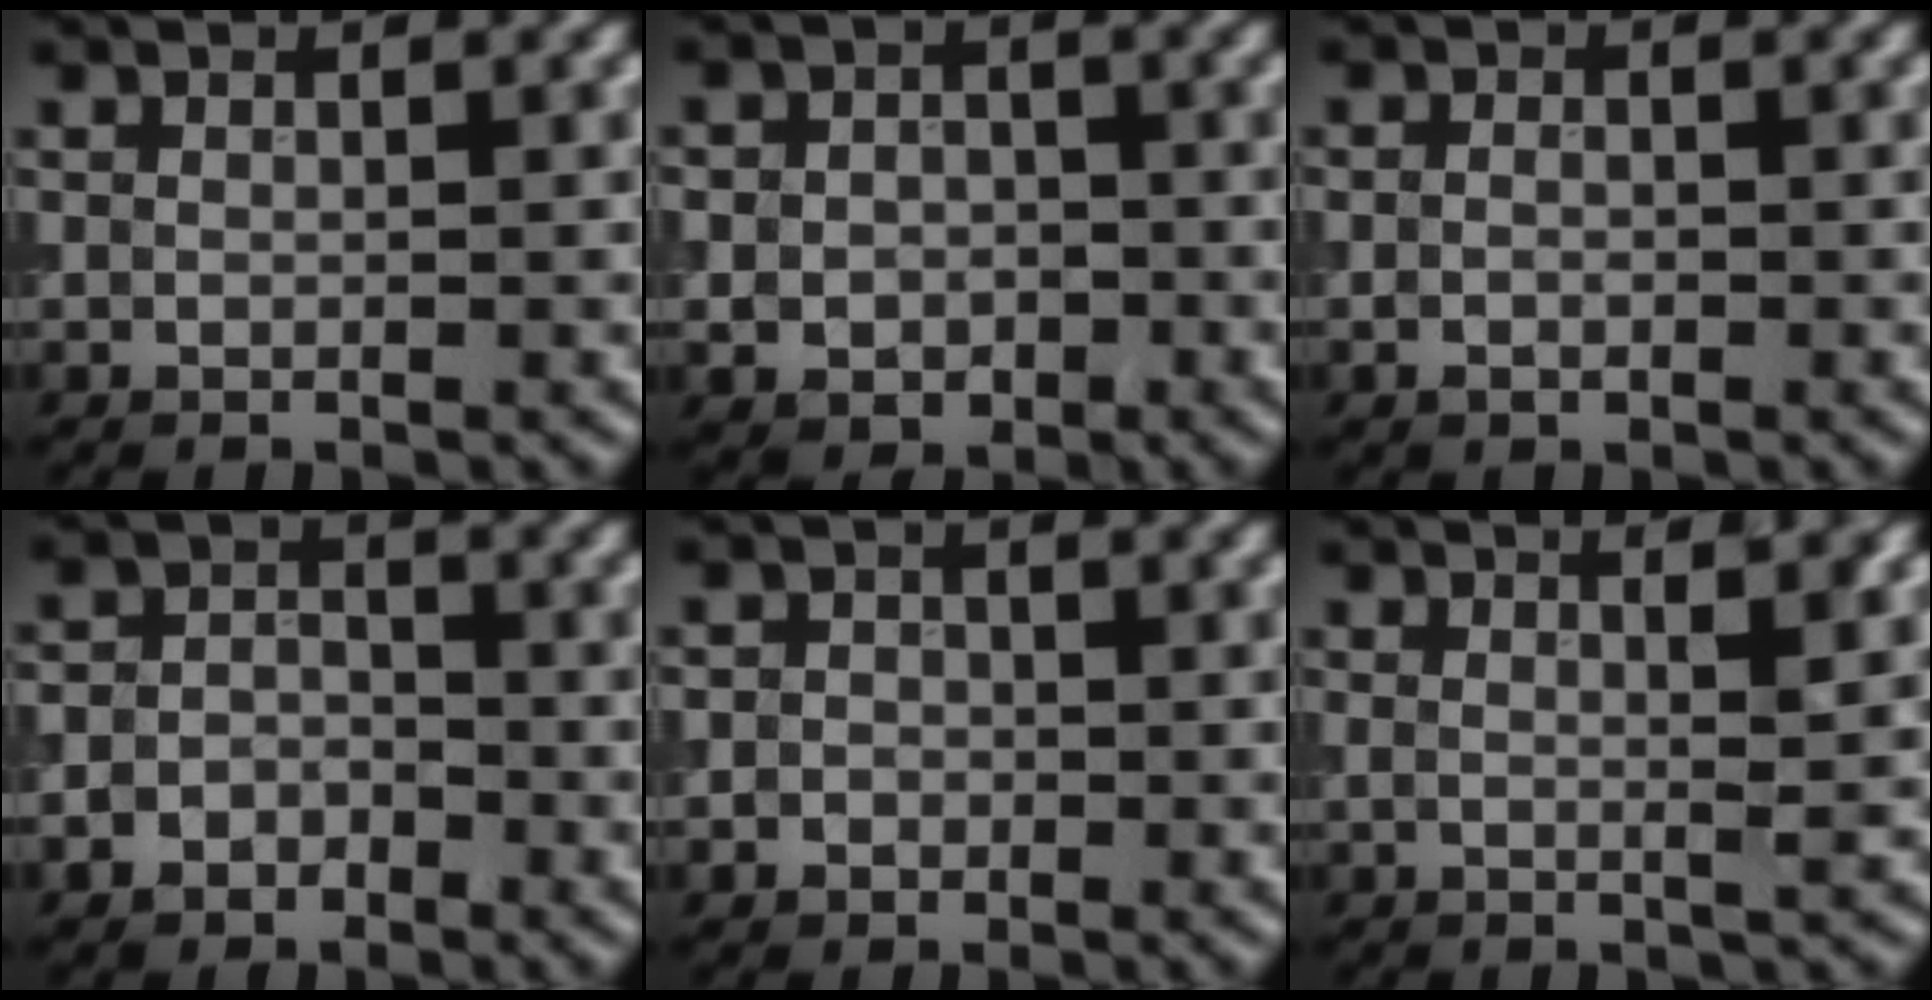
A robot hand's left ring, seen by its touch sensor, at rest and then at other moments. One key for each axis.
{"total": 3.7, "fx": -0.9, "fy": 3.2, "fz": 1.7, "tx": -0.014, "ty": -0.009, "tz": -0.025}
{"total": 1.2, "fx": -0.3, "fy": 0.9, "fz": 0.8, "tx": -0.013, "ty": 0.000, "tz": -0.010}
{"total": 3.2, "fx": -1.7, "fy": 2.5, "fz": 1.0, "tx": 0.005, "ty": 0.004, "tz": -0.043}
{"total": 1.9, "fx": -0.3, "fy": 1.8, "fz": 0.5, "tx": 0.012, "ty": 0.005, "tz": -0.022}
{"total": 3.5, "fx": 1.3, "fy": 1.0, "fz": 3.1, "tx": -0.030, "ty": 0.016, "tz": -0.005}